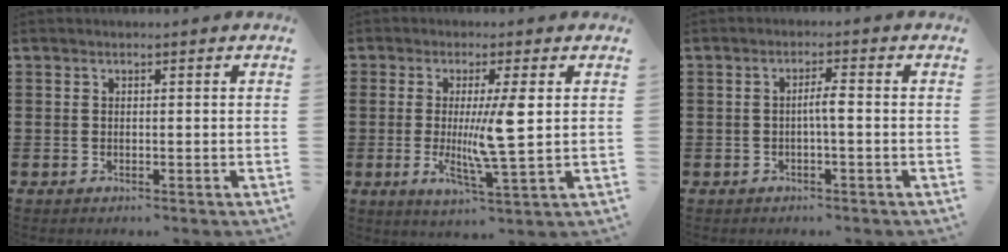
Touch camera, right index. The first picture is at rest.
{"total": 7.7, "force": [0.9, 0.4, 7.7], "torque": [-0.135, -0.009, 0.009]}
{"total": 2.5, "force": [-0.4, 0.2, 2.4], "torque": [-0.046, 0.001, -0.010]}